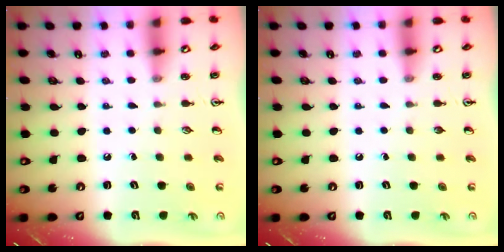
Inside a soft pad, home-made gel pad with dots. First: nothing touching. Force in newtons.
{"total": 0.0}